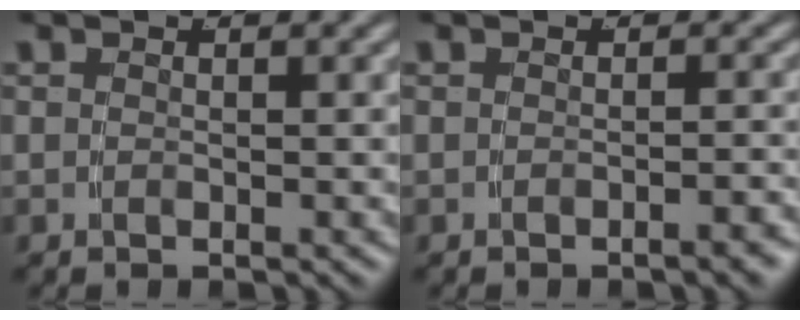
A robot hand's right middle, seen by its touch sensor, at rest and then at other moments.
{"total": 1.2, "force": [-1.1, -0.2, 0.6], "torque": [-0.006, 0.010, -0.022]}